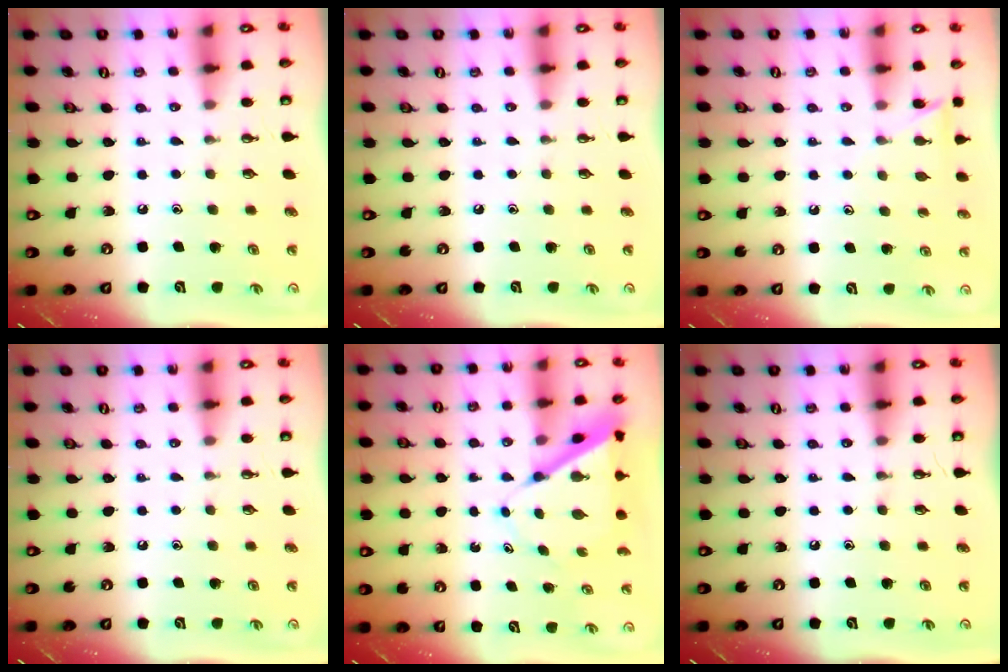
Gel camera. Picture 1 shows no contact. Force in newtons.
{"total": 0.0}
{"total": 6.8, "press": 6.7, "slide": 0.6}
{"total": 0.0}
{"total": 7.6, "press": 7.5, "slide": 0.5}
{"total": 0.0}